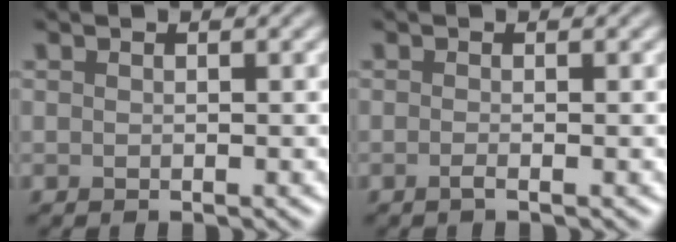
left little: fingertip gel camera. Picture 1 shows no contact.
{"total": 0.7, "force": [-0.6, -0.1, 0.3], "torque": [-0.006, -0.003, -0.013]}